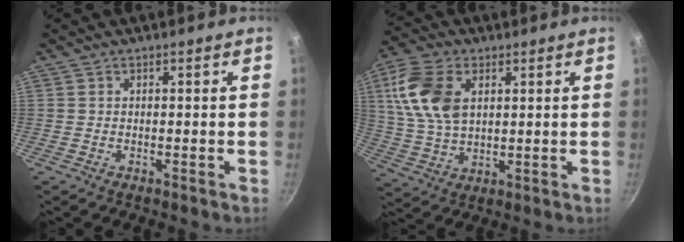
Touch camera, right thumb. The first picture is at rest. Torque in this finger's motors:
{"motor_torque": [-0.88, 0.93, 1.55, 0.66, 0.50]}